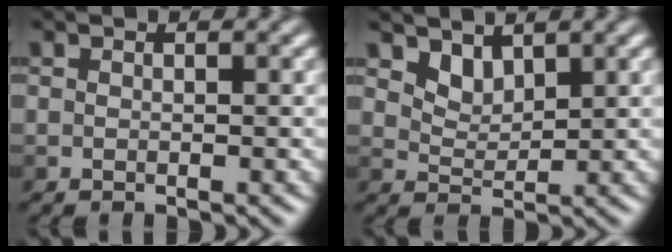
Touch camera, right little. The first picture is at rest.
{"total": 1.9, "force": [1.5, 0.9, 0.7], "torque": [-0.015, -0.007, 0.030]}